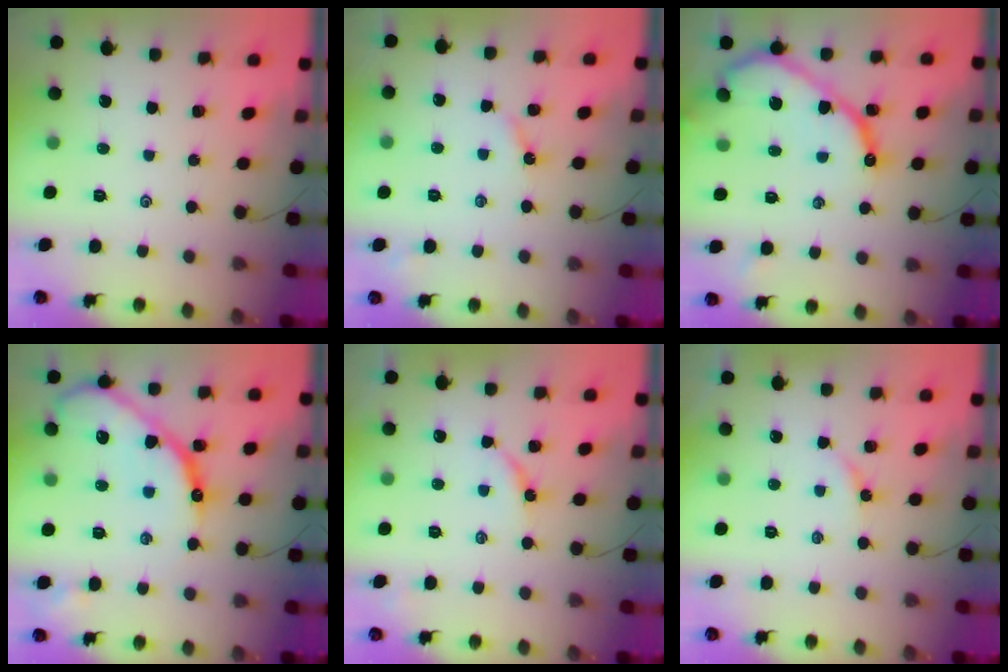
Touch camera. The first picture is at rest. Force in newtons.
{"total": 3.6, "press": 3.6, "slide": 0.3}
{"total": 14.6, "press": 14.6, "slide": 1.4}
{"total": 19.8, "press": 19.7, "slide": 1.6}
{"total": 3.5, "press": 3.4, "slide": 0.5}
{"total": 3.4, "press": 3.4, "slide": 0.4}